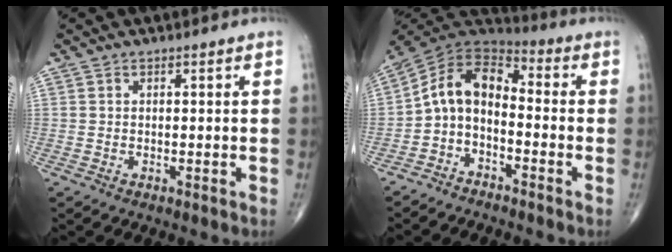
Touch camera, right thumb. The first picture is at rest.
{"total": 10.2, "force": [-2.6, 6.4, 7.5], "torque": [-0.120, 0.071, -0.063]}